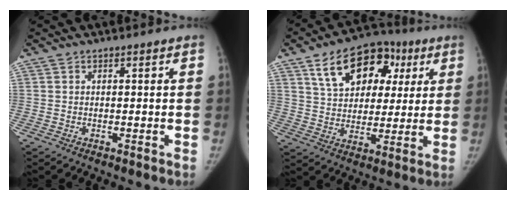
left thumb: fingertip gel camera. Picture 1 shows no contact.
{"total": 17.1, "force": [7.4, 11.4, 10.4], "torque": [-0.121, 0.004, 0.122]}